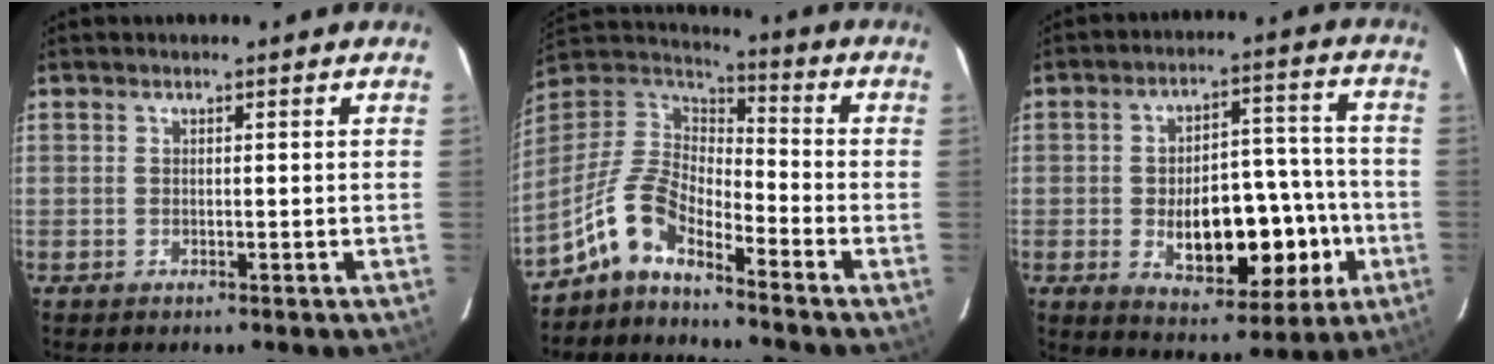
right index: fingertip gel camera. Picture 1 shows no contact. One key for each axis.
{"total": 9.1, "fx": -7.0, "fy": 2.8, "fz": 5.2, "tx": -0.126, "ty": 0.028, "tz": -0.140}
{"total": 14.8, "fx": -3.6, "fy": 7.0, "fz": 12.5, "tx": -0.179, "ty": 0.022, "tz": -0.041}